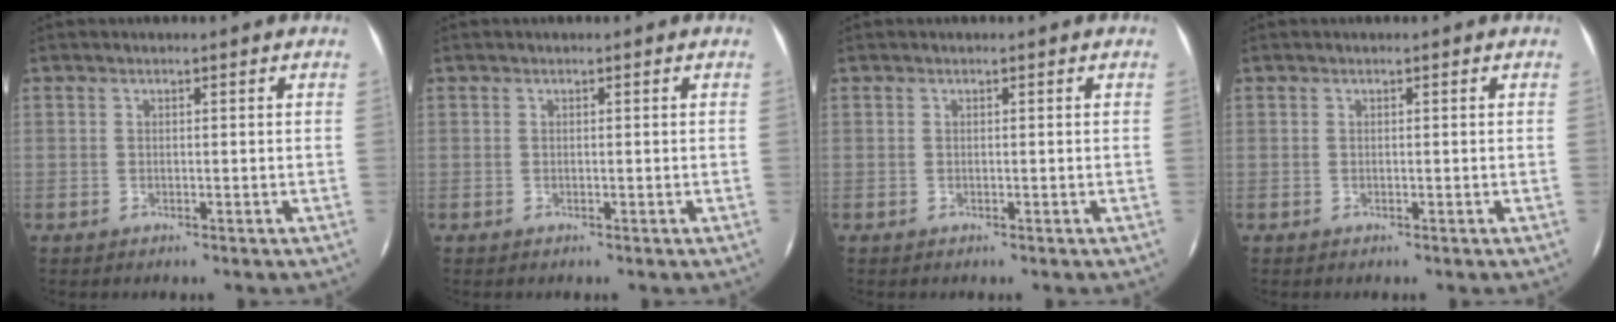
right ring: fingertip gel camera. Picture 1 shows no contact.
{"total": 0.0}
{"total": 0.0}
{"total": 0.0}